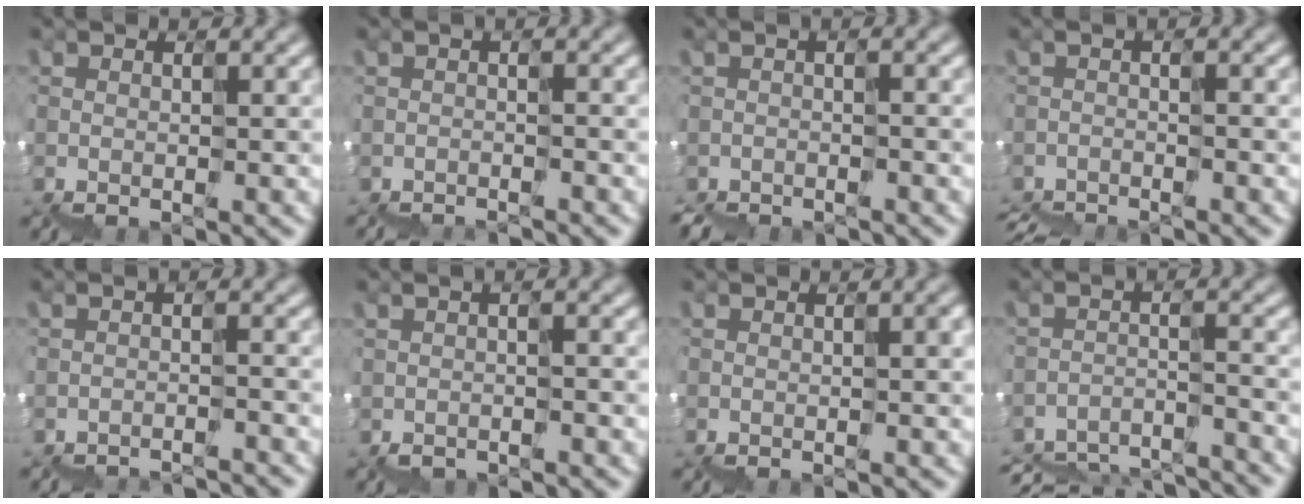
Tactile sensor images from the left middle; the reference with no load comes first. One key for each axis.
{"total": 1.8, "fx": -1.8, "fy": -0.1, "fz": 0.0, "tx": 0.009, "ty": 0.000, "tz": -0.022}
{"total": 2.4, "fx": -2.4, "fy": 0.2, "fz": 0.0, "tx": 0.003, "ty": 0.010, "tz": -0.027}
{"total": 3.5, "fx": -3.4, "fy": 0.2, "fz": 0.7, "tx": -0.008, "ty": 0.000, "tz": -0.050}
{"total": 4.3, "fx": -4.3, "fy": 0.5, "fz": 0.5, "tx": 0.002, "ty": 0.009, "tz": -0.049}
{"total": 0.7, "fx": -0.7, "fy": -0.1, "fz": 0.0, "tx": 0.001, "ty": 0.000, "tz": -0.011}
{"total": 2.6, "fx": 0.1, "fy": 1.2, "fz": 2.3, "tx": -0.012, "ty": 0.008, "tz": 0.002}
{"total": 9.1, "fx": -8.9, "fy": 1.4, "fz": 0.9, "tx": -0.016, "ty": 0.006, "tz": -0.114}